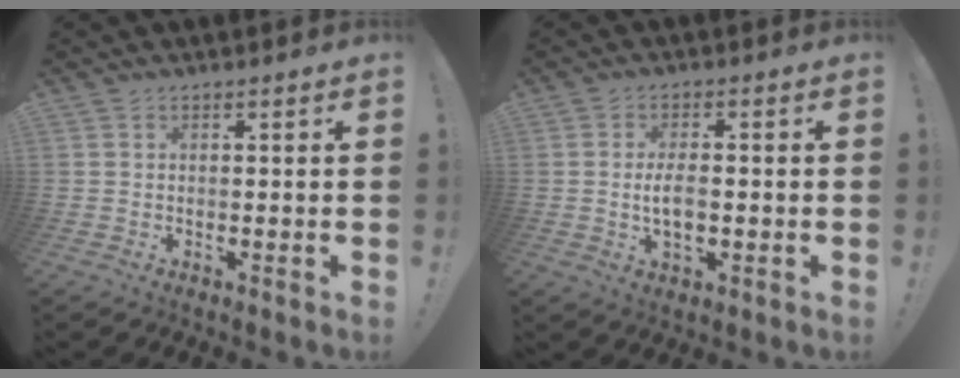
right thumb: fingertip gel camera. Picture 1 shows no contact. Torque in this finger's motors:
{"motor_torque": [-0.27, 0.05, 0.02, 0.05, 0.09]}